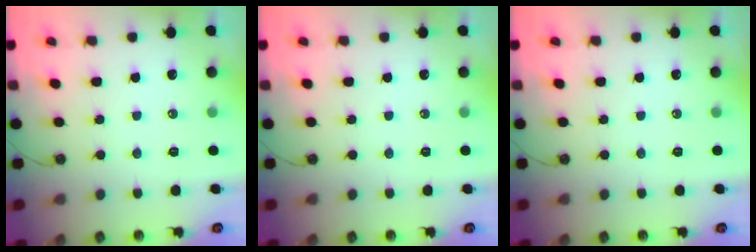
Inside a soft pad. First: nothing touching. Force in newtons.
{"total": 0.0}
{"total": 0.0}